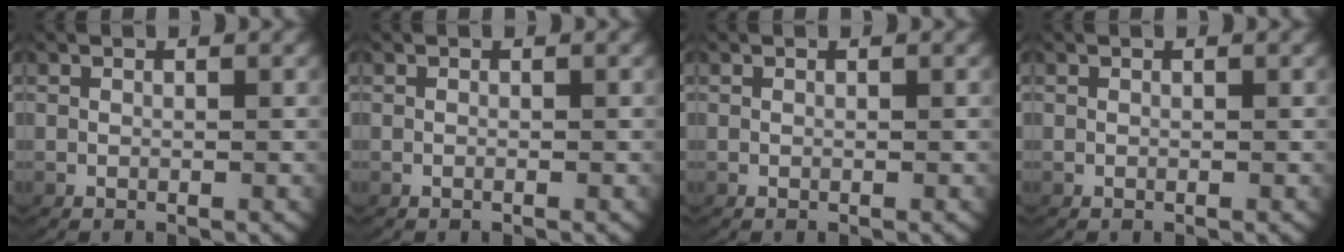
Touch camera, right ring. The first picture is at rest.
{"total": 0.0}
{"total": 0.0}
{"total": 0.0}